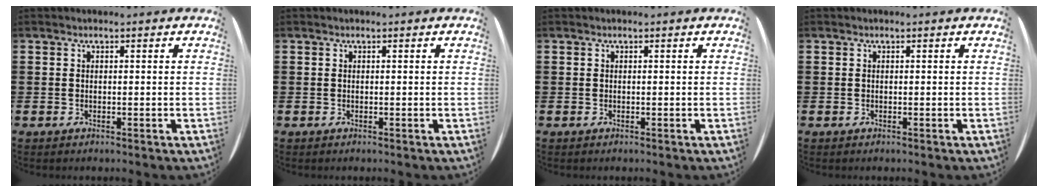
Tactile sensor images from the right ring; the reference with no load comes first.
{"total": 0.0}
{"total": 0.0}
{"total": 0.0}